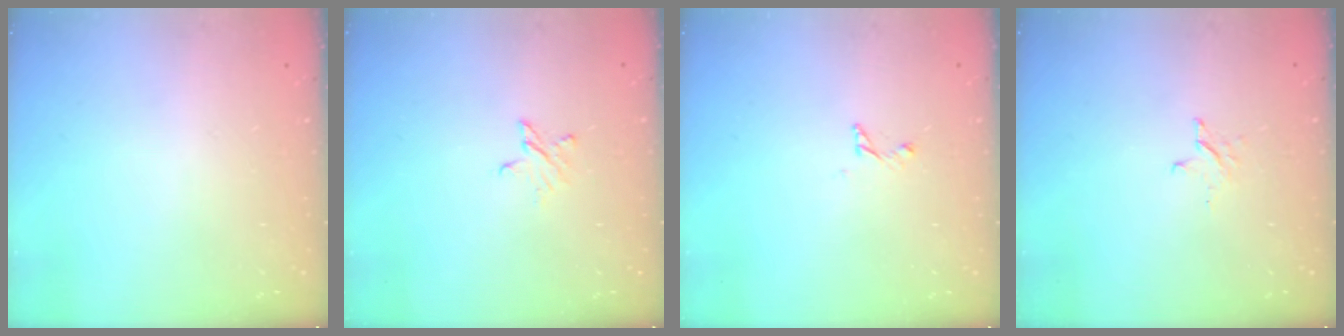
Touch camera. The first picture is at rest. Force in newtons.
{"total": 3.5, "press": 3.5, "slide": 0.3}
{"total": 3.3, "press": 3.3, "slide": 0.2}
{"total": 2.6, "press": 2.6, "slide": 0.3}